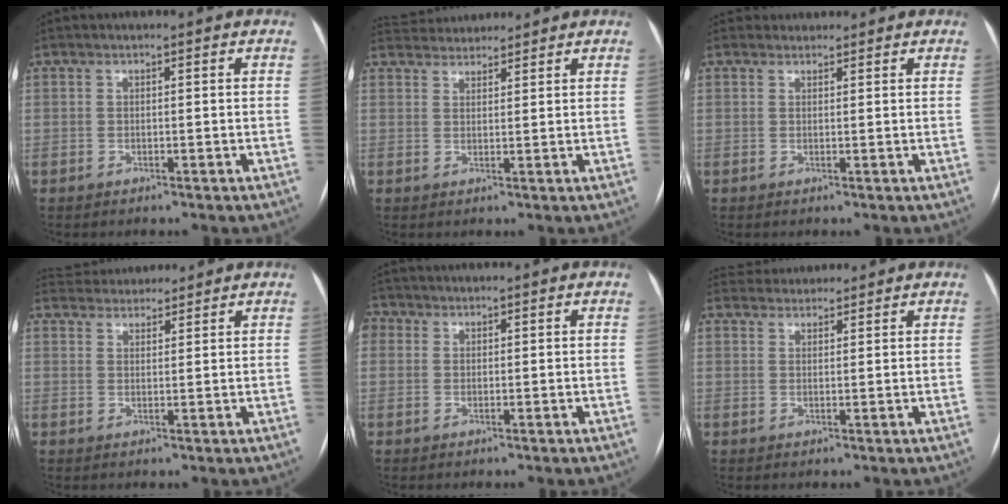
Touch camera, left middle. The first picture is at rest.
{"total": 5.8, "force": [5.6, 1.1, 0.7], "torque": [-0.015, 0.032, 0.091]}
{"total": 1.7, "force": [1.5, 0.6, -0.3], "torque": [0.004, 0.017, 0.024]}
{"total": 6.6, "force": [6.3, 1.6, 0.9], "torque": [-0.015, 0.030, 0.096]}
{"total": 3.0, "force": [1.0, 2.7, 0.9], "torque": [-0.017, 0.012, 0.019]}
{"total": 4.2, "force": [4.1, 1.1, 0.1], "torque": [-0.004, 0.030, 0.068]}